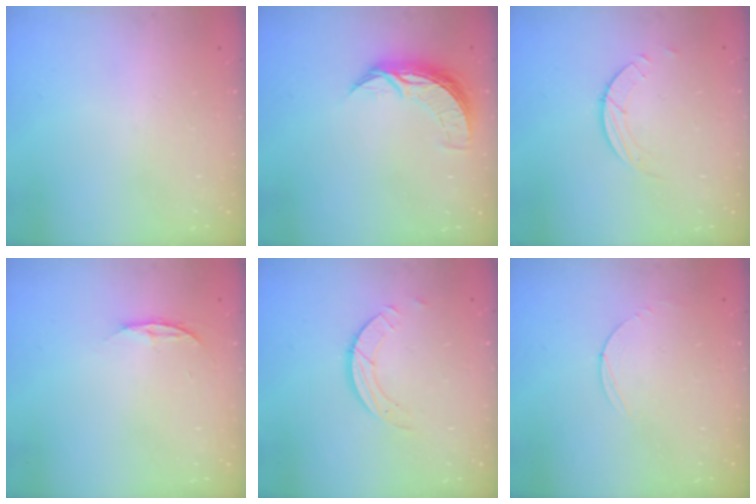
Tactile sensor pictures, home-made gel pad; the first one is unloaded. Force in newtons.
{"total": 7.5, "press": 7.5, "slide": 0.4}
{"total": 1.5, "press": 1.5, "slide": 0.1}
{"total": 4.4, "press": 4.4, "slide": 0.5}
{"total": 3.9, "press": 3.9, "slide": 0.4}
{"total": 3.0, "press": 3.0, "slide": 0.3}